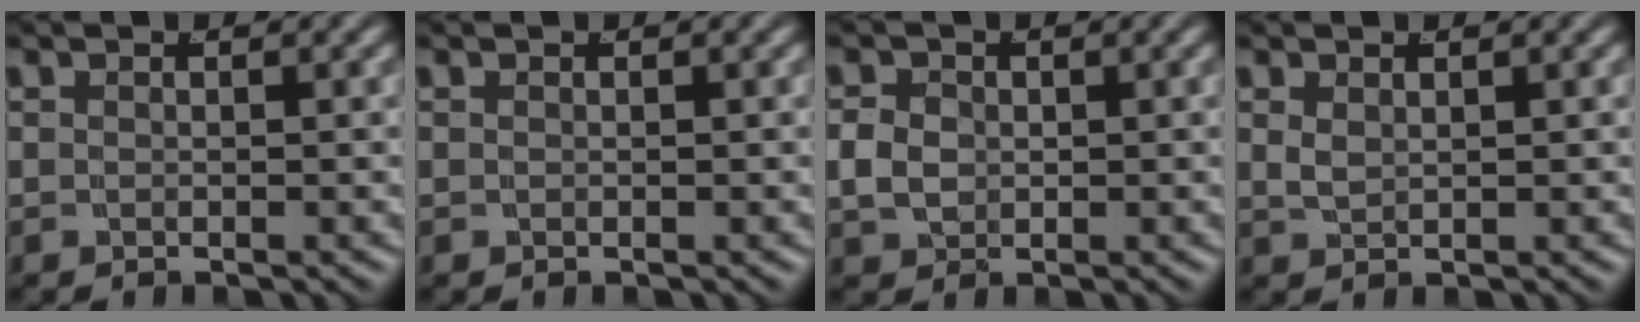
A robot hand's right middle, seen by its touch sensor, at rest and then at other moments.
{"total": 0.0}
{"total": 2.5, "force": [-0.1, 2.1, 1.3], "torque": [-0.035, -0.009, 0.008]}
{"total": 0.8, "force": [0.7, 0.0, 0.4], "torque": [-0.011, -0.009, 0.027]}